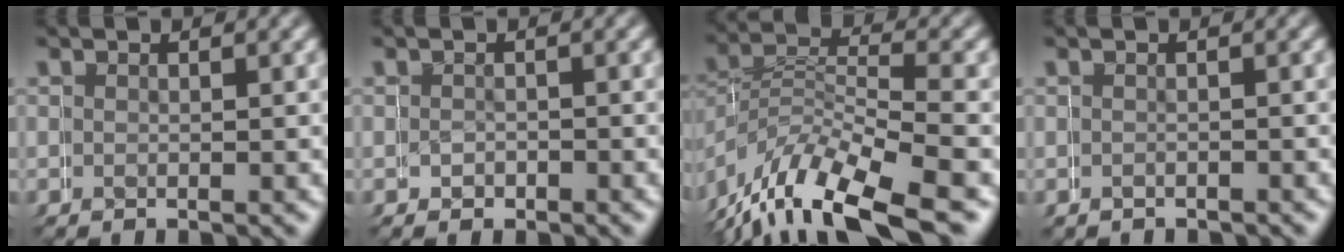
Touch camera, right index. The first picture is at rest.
{"total": 1.1, "force": [-0.1, 0.7, -0.9], "torque": [0.010, -0.001, 0.001]}
{"total": 6.7, "force": [-4.1, 3.6, 3.8], "torque": [-0.089, -0.013, -0.056]}
{"total": 0.9, "force": [-0.2, -0.2, -0.9], "torque": [0.011, 0.003, -0.003]}